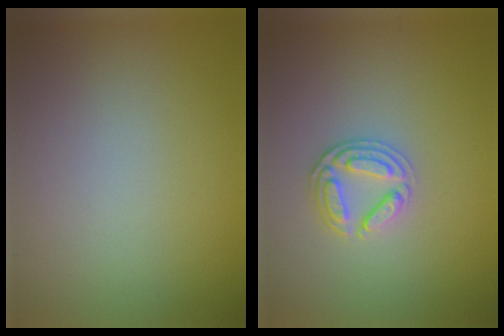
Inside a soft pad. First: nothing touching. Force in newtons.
{"total": 2.7, "press": 2.5, "slide": 1.0}